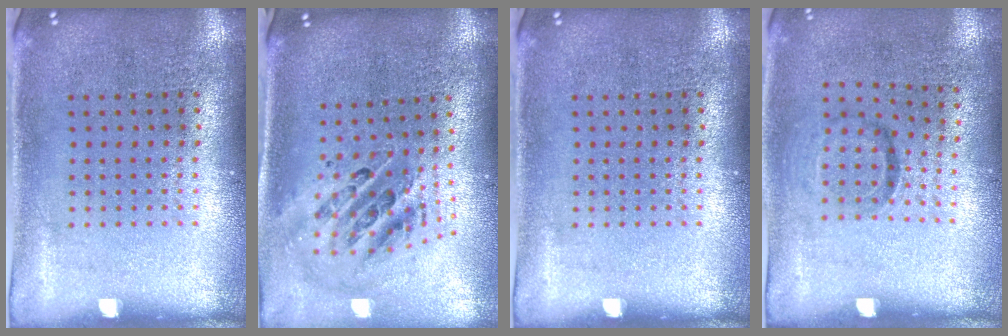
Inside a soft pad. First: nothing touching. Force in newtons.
{"total": 1.6, "press": 1.4, "slide": 0.8}
{"total": 0.0}
{"total": 1.0, "press": 0.6, "slide": 0.8}